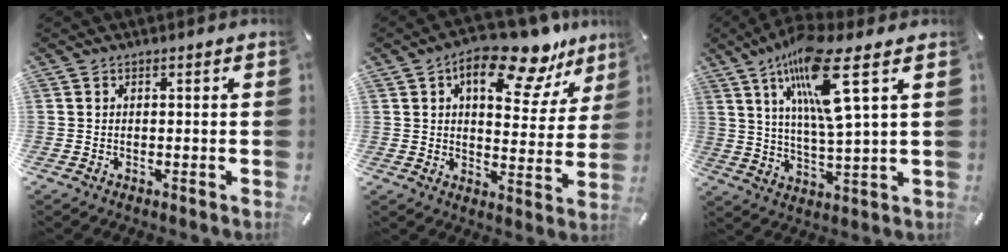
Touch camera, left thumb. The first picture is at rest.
{"total": 16.5, "force": [11.4, 7.0, 9.6], "torque": [-0.129, -0.076, 0.187]}
{"total": 15.4, "force": [8.0, 1.8, 13.0], "torque": [-0.255, -0.028, 0.120]}